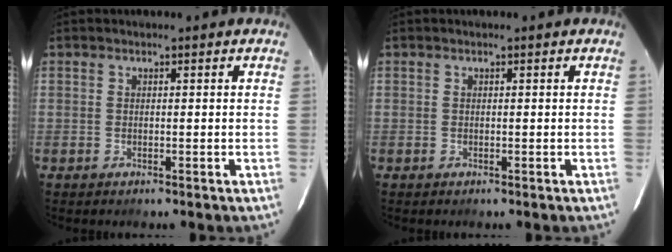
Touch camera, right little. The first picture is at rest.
{"total": 0.0}